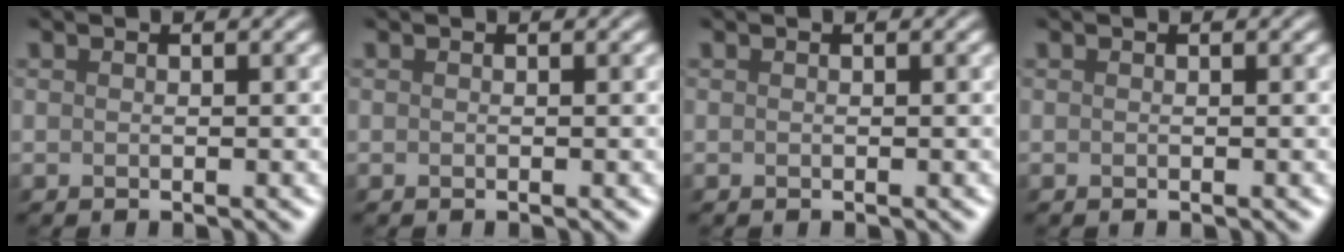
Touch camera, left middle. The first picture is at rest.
{"total": 0.0}
{"total": 0.0}
{"total": 0.0}